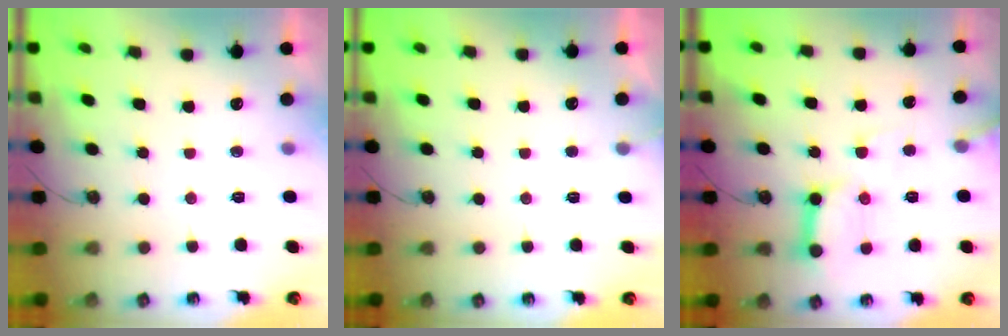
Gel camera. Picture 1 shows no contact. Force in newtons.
{"total": 3.7, "press": 3.7, "slide": 0.3}
{"total": 12.1, "press": 12.1, "slide": 0.9}